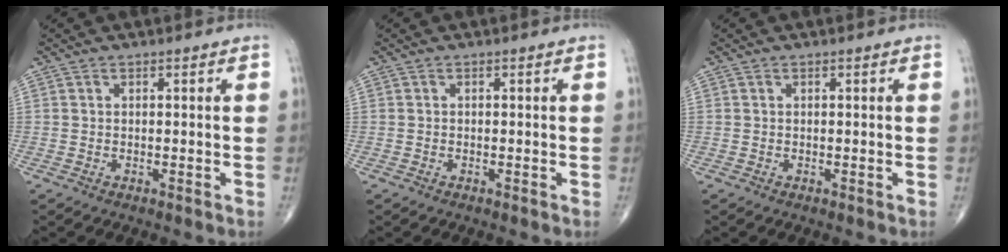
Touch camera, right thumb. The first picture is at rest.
{"total": 0.0}
{"total": 0.0}